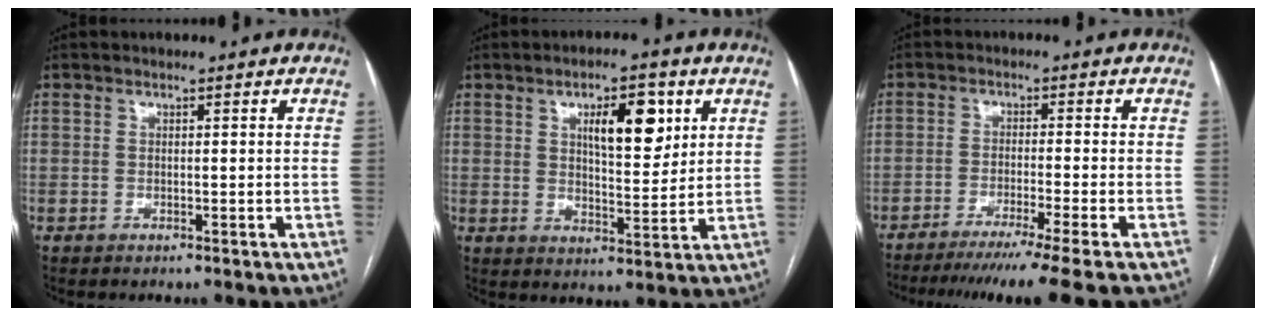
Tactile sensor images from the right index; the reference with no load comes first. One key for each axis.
{"total": 8.9, "fx": 3.6, "fy": 3.1, "fz": 7.5, "tx": -0.118, "ty": 0.004, "tz": 0.059}
{"total": 12.1, "fx": -9.8, "fy": -2.5, "fz": 6.6, "tx": -0.080, "ty": -0.037, "tz": -0.149}